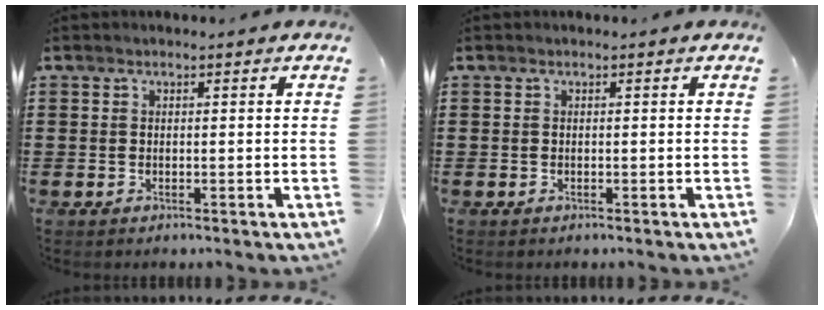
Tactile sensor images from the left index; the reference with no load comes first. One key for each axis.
{"total": 0.0}